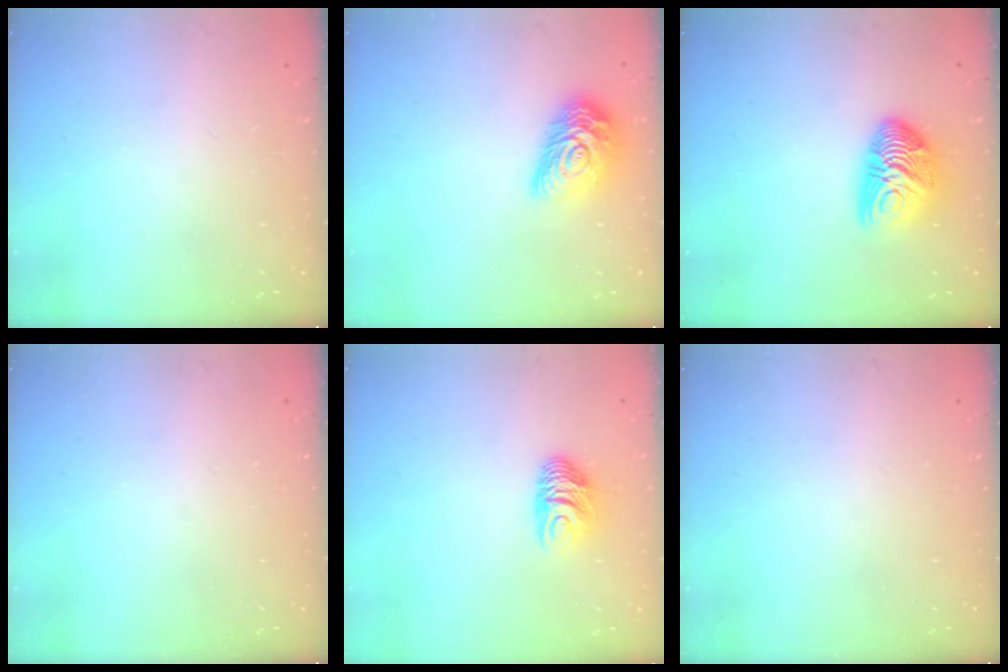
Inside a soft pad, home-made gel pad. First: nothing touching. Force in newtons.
{"total": 13.3, "press": 13.3, "slide": 0.6}
{"total": 11.7, "press": 11.7, "slide": 0.5}
{"total": 0.0}
{"total": 7.4, "press": 7.4, "slide": 0.7}
{"total": 0.0}